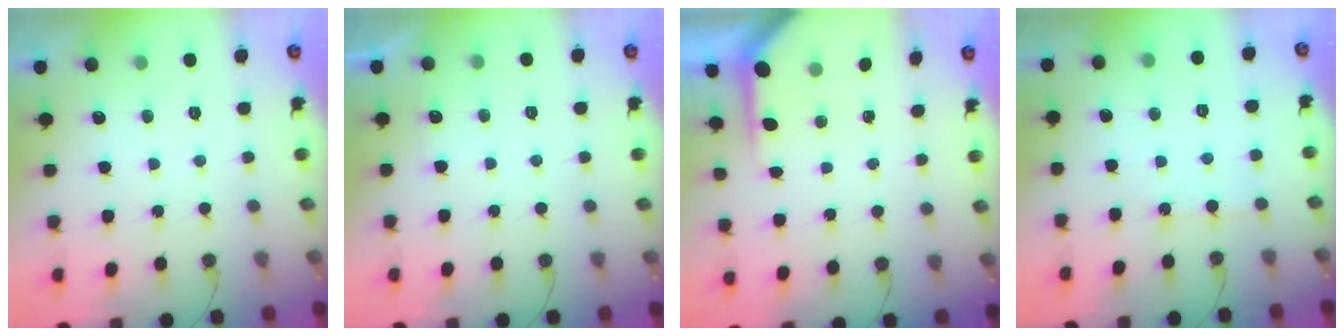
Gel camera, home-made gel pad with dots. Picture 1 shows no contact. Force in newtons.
{"total": 2.8, "press": 2.8, "slide": 0.5}
{"total": 3.5, "press": 3.5, "slide": 0.4}
{"total": 2.5, "press": 2.4, "slide": 0.5}